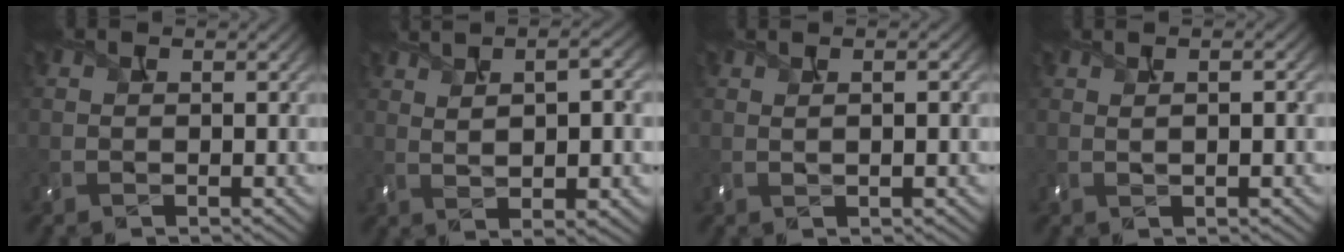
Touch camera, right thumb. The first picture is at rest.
{"total": 9.2, "force": [1.9, 3.1, 8.4], "torque": [-0.119, 0.019, 0.033]}
{"total": 2.2, "force": [0.6, 0.4, 2.1], "torque": [-0.027, -0.002, 0.001]}
{"total": 2.6, "force": [0.7, 0.7, 2.4], "torque": [-0.030, 0.004, -0.002]}